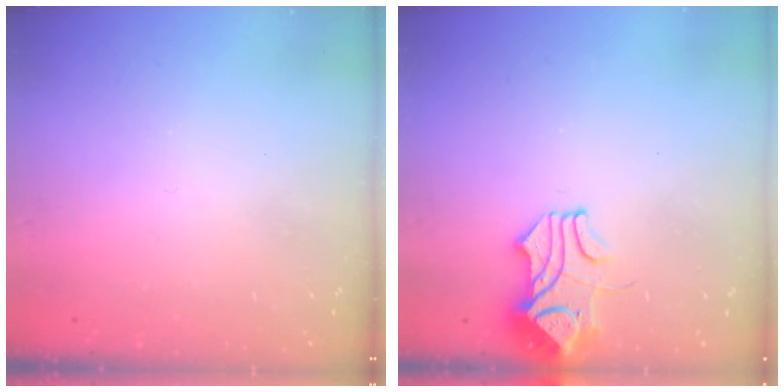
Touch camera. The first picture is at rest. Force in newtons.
{"total": 2.2, "press": 2.1, "slide": 0.7}